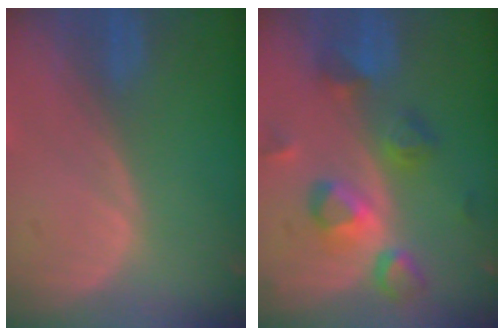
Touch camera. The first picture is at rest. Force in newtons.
{"total": 7.5, "press": 7.5, "slide": 0.7}